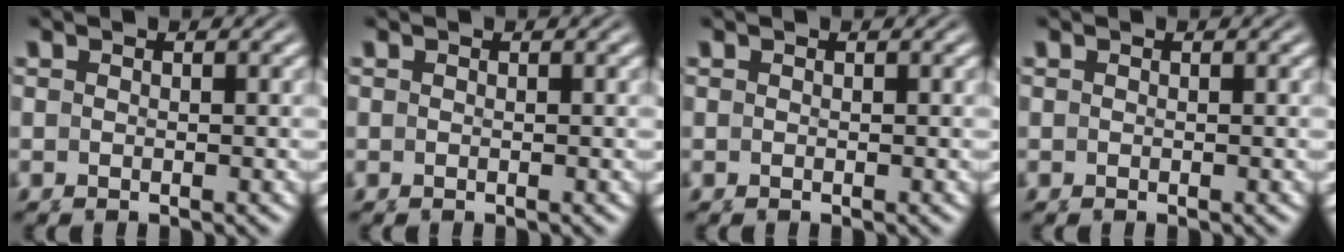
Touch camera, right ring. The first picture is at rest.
{"total": 0.0}
{"total": 1.5, "force": [-0.3, -1.4, -0.4], "torque": [0.017, -0.010, 0.005]}
{"total": 0.0}